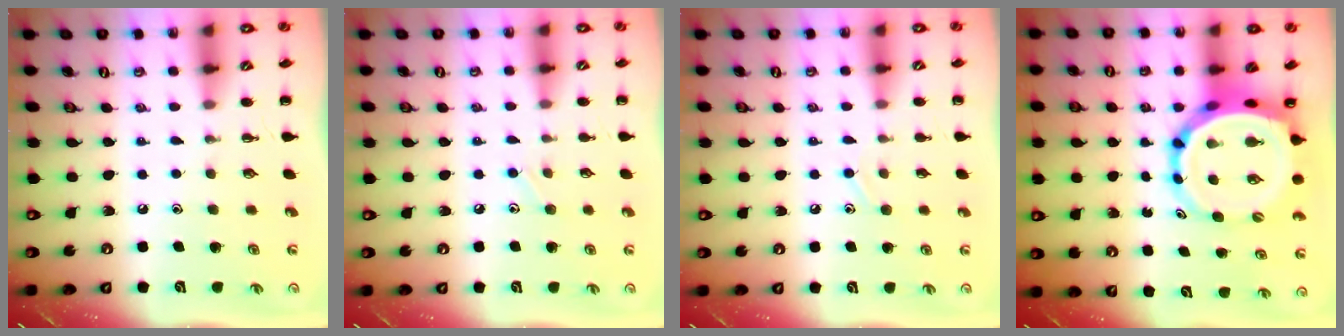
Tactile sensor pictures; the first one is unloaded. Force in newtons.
{"total": 6.7, "press": 6.4, "slide": 2.2}
{"total": 7.4, "press": 7.1, "slide": 2.0}
{"total": 10.0, "press": 9.7, "slide": 2.5}